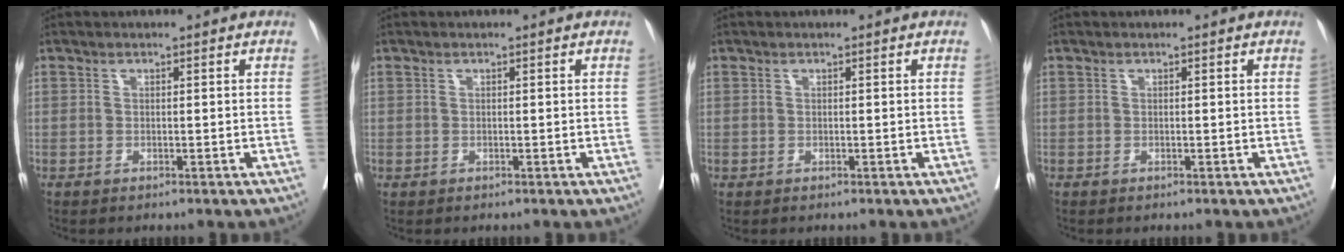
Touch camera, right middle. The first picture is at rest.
{"total": 0.0}
{"total": 0.0}
{"total": 0.0}